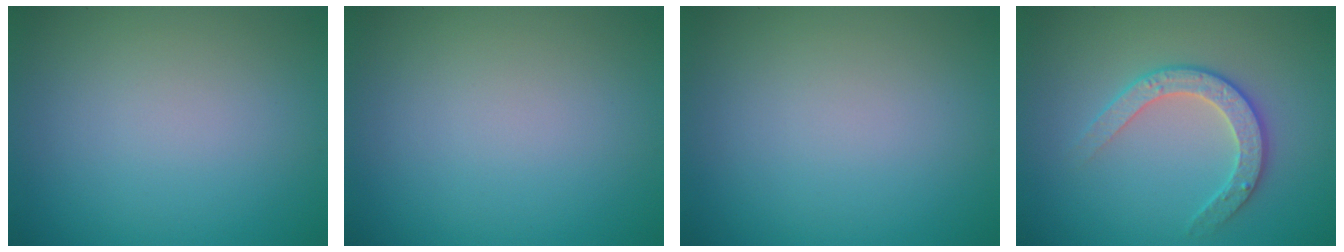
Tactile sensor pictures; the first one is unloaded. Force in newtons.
{"total": 0.0}
{"total": 0.0}
{"total": 2.9, "press": 2.8, "slide": 0.8}